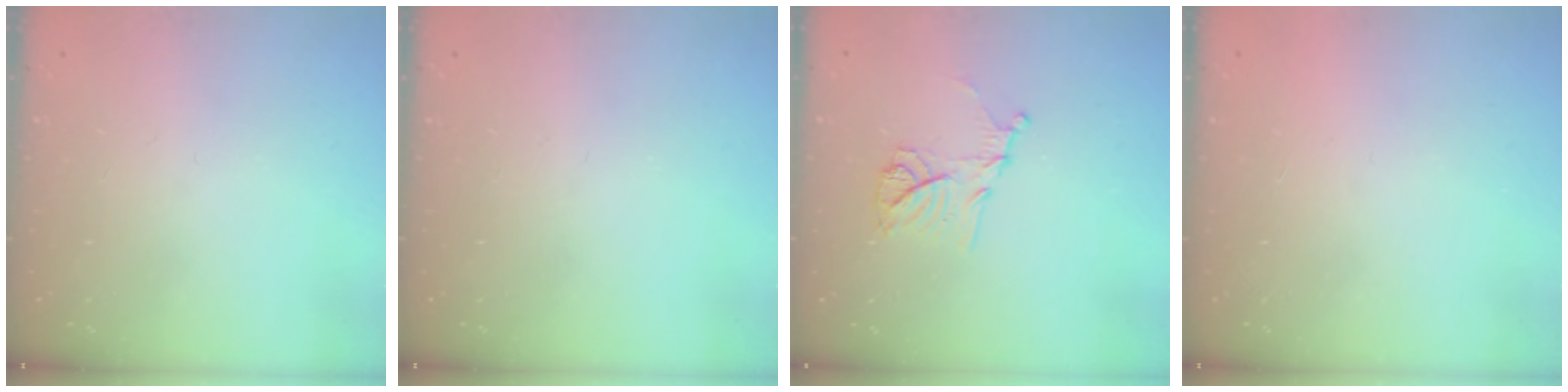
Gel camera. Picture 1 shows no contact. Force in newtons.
{"total": 0.0}
{"total": 11.4, "press": 11.4, "slide": 0.3}
{"total": 1.5, "press": 1.5, "slide": 0.1}